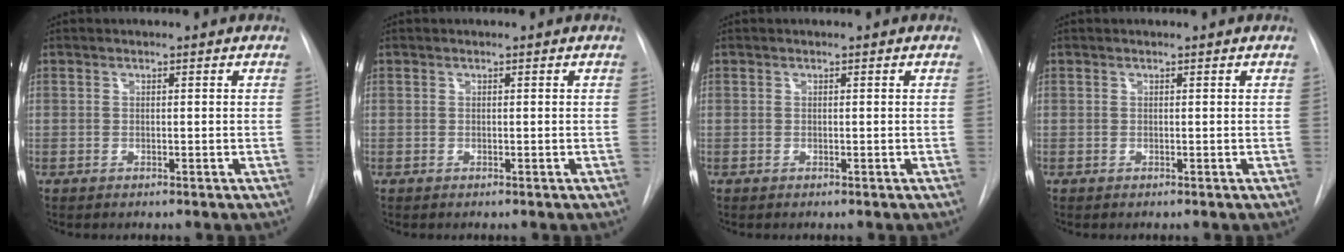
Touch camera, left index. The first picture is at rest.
{"total": 0.0}
{"total": 0.0}
{"total": 0.0}